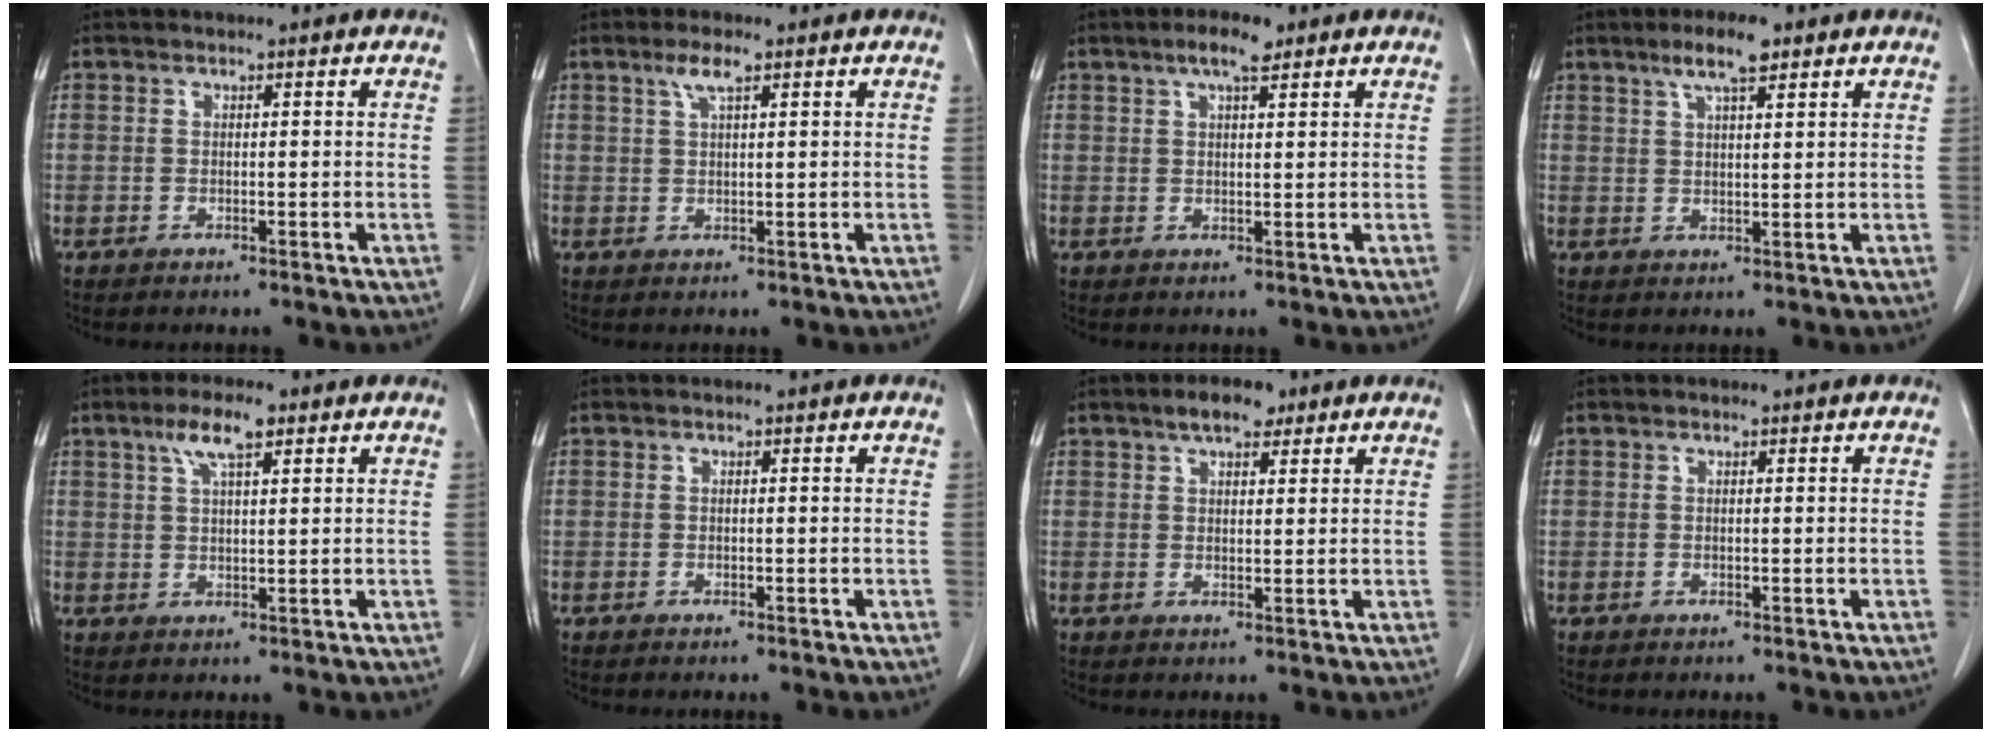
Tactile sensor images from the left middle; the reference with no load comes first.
{"total": 2.7, "force": [1.6, 0.3, 2.2], "torque": [-0.047, 0.006, 0.033]}
{"total": 3.9, "force": [2.5, 0.8, 2.8], "torque": [-0.053, 0.007, 0.042]}
{"total": 5.2, "force": [3.4, 0.8, 3.9], "torque": [-0.072, 0.008, 0.058]}
{"total": 5.3, "force": [3.1, 1.1, 4.1], "torque": [-0.083, 0.009, 0.057]}
{"total": 0.0}
{"total": 4.6, "force": [3.2, 1.7, 2.9], "torque": [-0.052, 0.011, 0.051]}
{"total": 0.0}